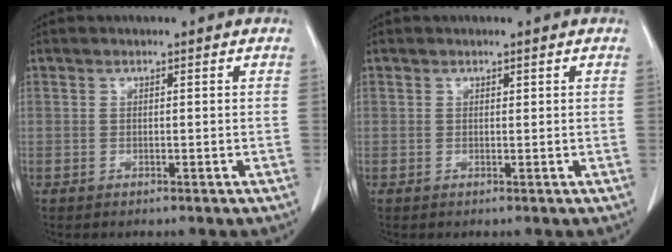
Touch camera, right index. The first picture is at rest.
{"total": 0.0}